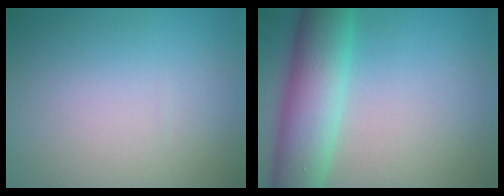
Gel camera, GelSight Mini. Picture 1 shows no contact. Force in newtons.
{"total": 8.1, "press": 8.1, "slide": 0.4}